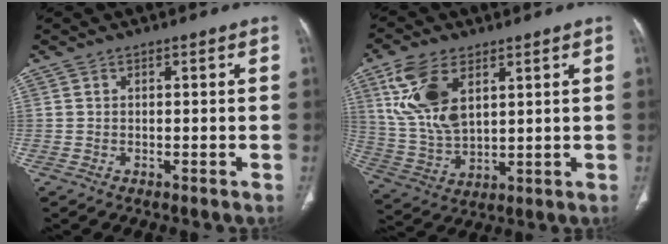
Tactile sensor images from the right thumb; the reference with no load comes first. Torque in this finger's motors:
{"motor_torque": [1.10, 2.28, 1.42, 1.11, 0.17]}